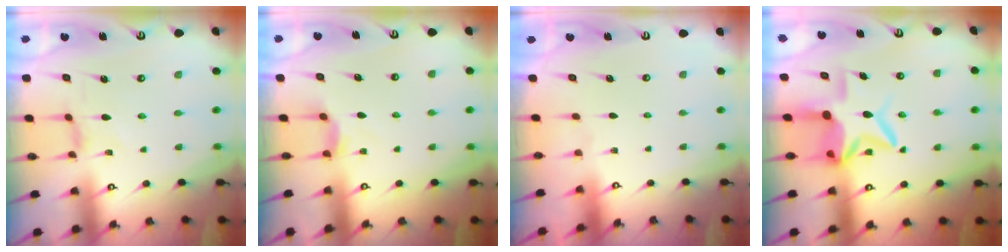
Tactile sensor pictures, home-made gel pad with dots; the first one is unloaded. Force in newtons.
{"total": 2.8, "press": 2.8, "slide": 0.5}
{"total": 0.0}
{"total": 11.1, "press": 11.1, "slide": 1.1}